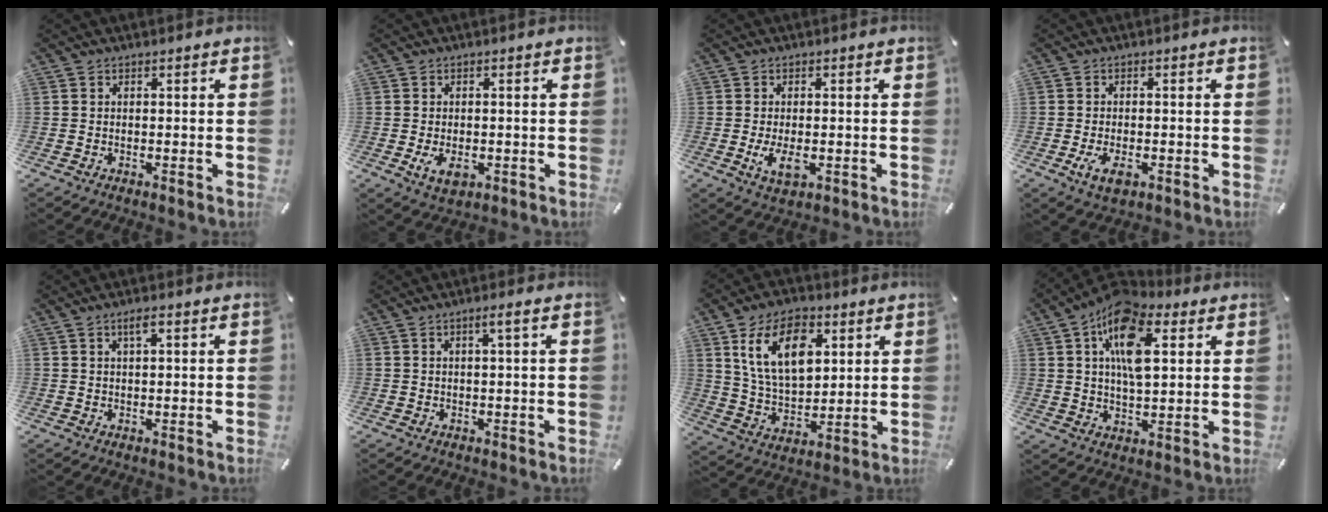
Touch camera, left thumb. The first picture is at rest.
{"total": 4.1, "force": [-0.9, 2.7, 2.9], "torque": [-0.062, -0.005, -0.021]}
{"total": 4.9, "force": [-0.8, 2.6, 4.1], "torque": [-0.088, -0.010, -0.019]}
{"total": 4.1, "force": [-1.5, 2.2, 3.2], "torque": [-0.072, 0.001, -0.029]}
{"total": 2.2, "force": [0.9, 0.5, 1.9], "torque": [-0.039, 0.003, 0.013]}
{"total": 2.4, "force": [0.6, 0.1, 2.3], "torque": [-0.045, 0.001, 0.009]}
{"total": 15.0, "force": [6.4, 9.2, 9.9], "torque": [-0.192, -0.003, 0.114]}
{"total": 15.2, "force": [5.4, 8.1, 11.7], "torque": [-0.214, -0.010, 0.091]}